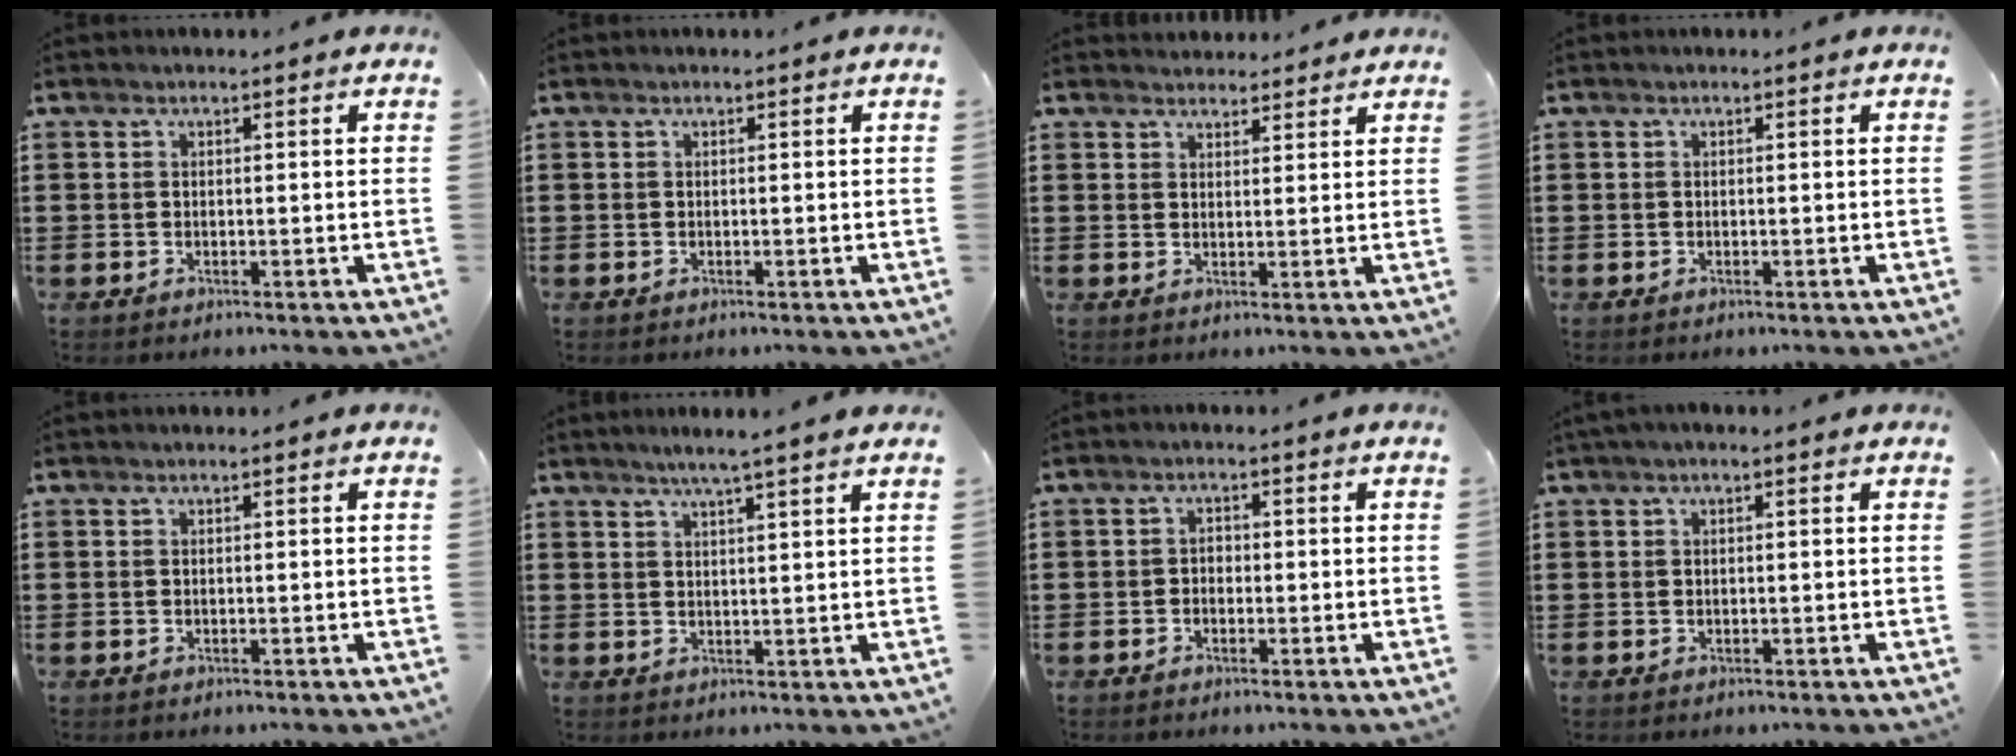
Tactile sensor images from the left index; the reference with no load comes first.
{"total": 0.0}
{"total": 2.5, "force": [2.4, 0.6, -0.3], "torque": [-0.003, -0.001, 0.046]}
{"total": 0.0}
{"total": 0.0}
{"total": 3.1, "force": [2.6, -0.8, 1.4], "torque": [-0.034, -0.006, 0.046]}
{"total": 1.2, "force": [-0.7, 0.9, 0.5], "torque": [-0.013, 0.002, -0.015]}
{"total": 0.8, "force": [0.2, 0.1, 0.8], "torque": [-0.015, 0.001, 0.004]}